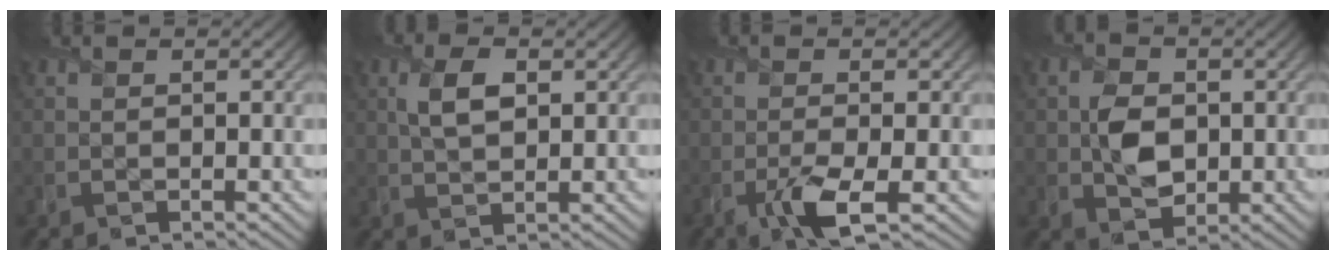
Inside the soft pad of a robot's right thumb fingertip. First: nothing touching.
{"total": 4.1, "force": [1.3, 2.2, 3.2], "torque": [-0.075, 0.004, 0.024]}
{"total": 3.9, "force": [-1.7, 0.8, 3.3], "torque": [-0.069, -0.005, -0.037]}
{"total": 5.0, "force": [-0.1, 3.8, 3.2], "torque": [-0.065, -0.007, -0.002]}